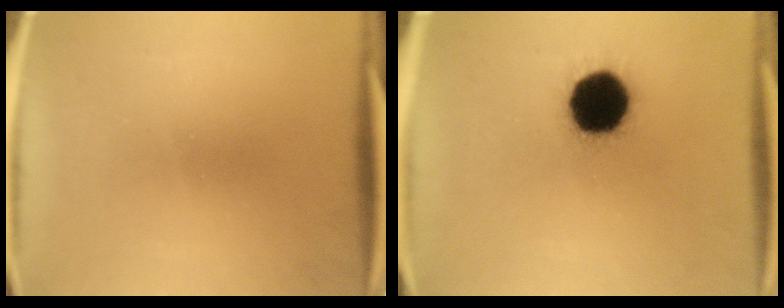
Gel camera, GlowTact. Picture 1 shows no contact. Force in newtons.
{"total": 18.4}